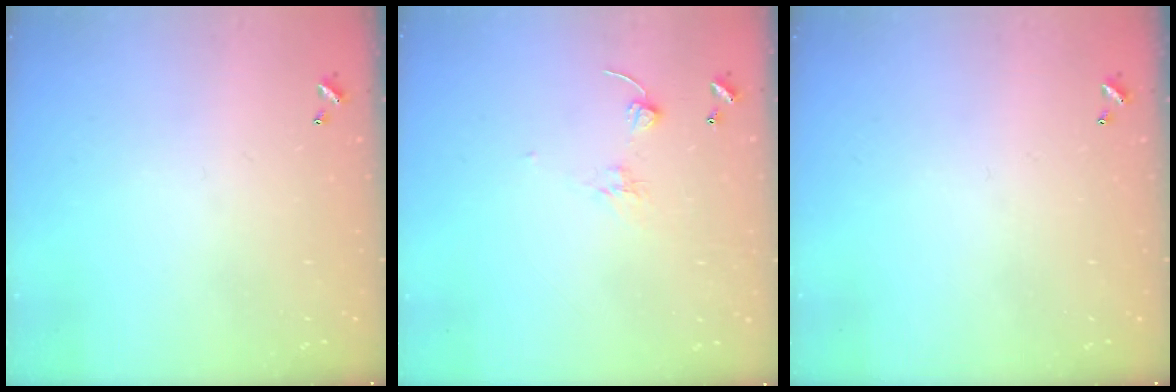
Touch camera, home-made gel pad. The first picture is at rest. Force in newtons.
{"total": 1.7, "press": 1.5, "slide": 0.7}
{"total": 0.0}